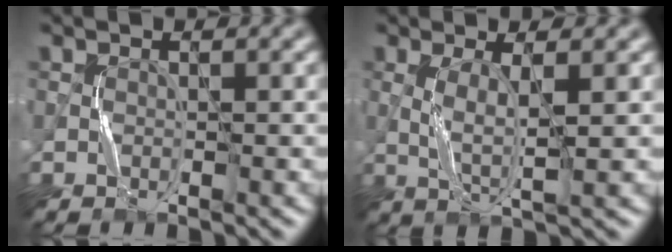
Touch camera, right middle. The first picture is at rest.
{"total": 3.2, "force": [0.5, 0.5, 3.1], "torque": [-0.068, 0.000, 0.012]}